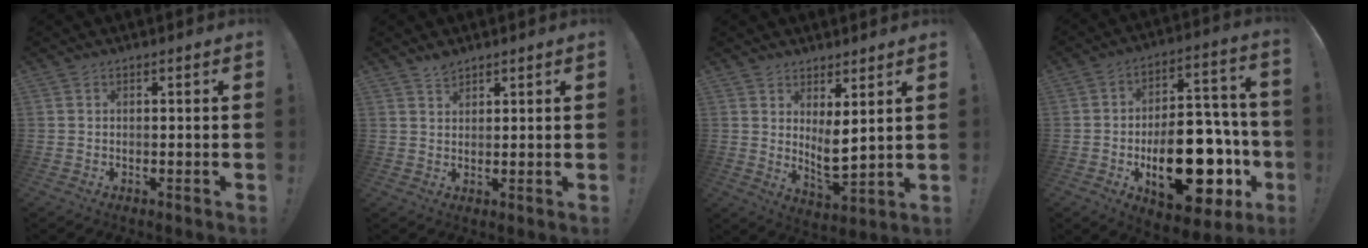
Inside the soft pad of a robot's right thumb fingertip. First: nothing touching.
{"total": 2.6, "force": [2.3, 1.0, 0.7], "torque": [-0.004, -0.015, 0.042]}
{"total": 7.0, "force": [3.3, 2.3, 5.7], "torque": [-0.080, -0.036, 0.066]}
{"total": 26.6, "force": [-8.0, 14.0, 21.2], "torque": [-0.316, 0.054, -0.101]}